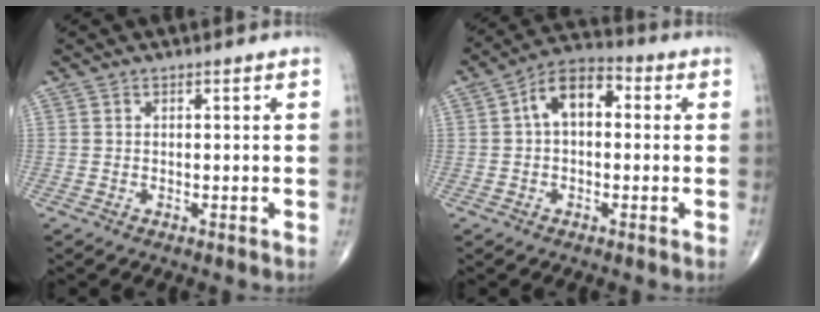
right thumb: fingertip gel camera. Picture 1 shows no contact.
{"total": 8.9, "force": [1.1, 5.5, 6.9], "torque": [-0.102, 0.031, 0.007]}